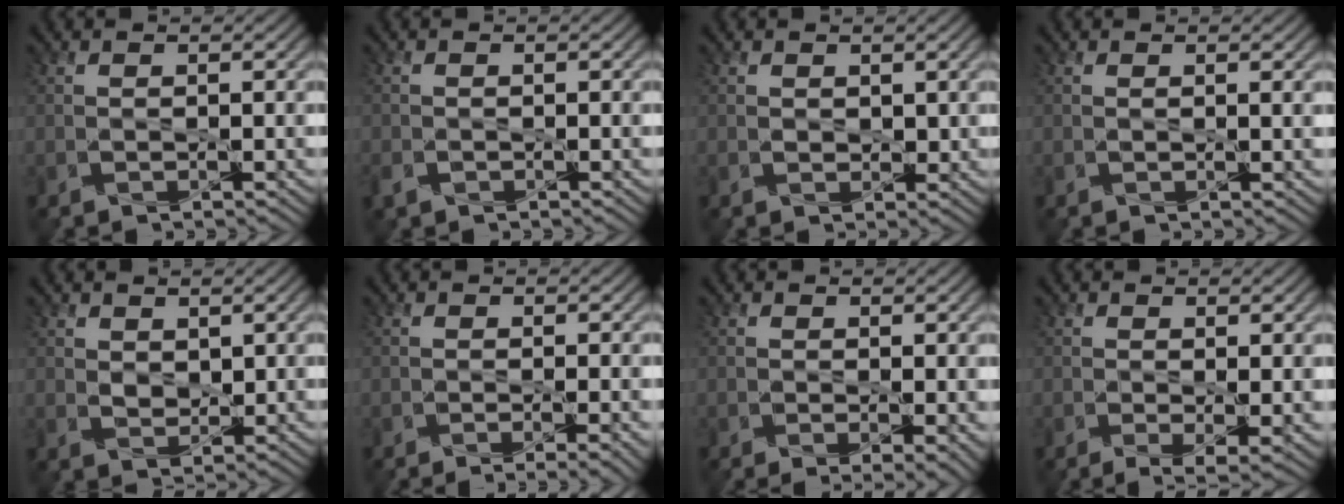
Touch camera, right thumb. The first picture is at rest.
{"total": 1.5, "force": [-0.8, 1.1, 0.7], "torque": [-0.020, -0.007, -0.020]}
{"total": 1.2, "force": [0.7, 0.8, 0.5], "torque": [-0.009, -0.006, 0.015]}
{"total": 0.7, "force": [0.4, 0.0, 0.6], "torque": [-0.008, -0.002, 0.004]}
{"total": 2.2, "force": [1.4, 1.4, 1.1], "torque": [-0.024, -0.006, 0.029]}
{"total": 3.1, "force": [-1.2, 0.6, 2.8], "torque": [-0.043, -0.006, -0.019]}
{"total": 2.8, "force": [-0.5, 0.8, 2.7], "torque": [-0.048, -0.009, -0.007]}
{"total": 2.7, "force": [-0.3, 0.7, 2.6], "torque": [-0.056, -0.011, -0.005]}